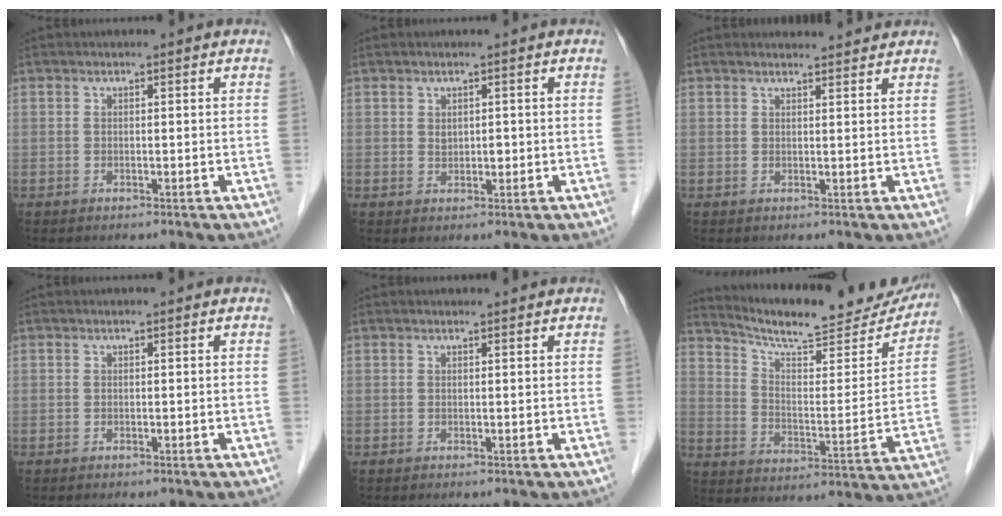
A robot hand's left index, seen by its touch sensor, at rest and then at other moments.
{"total": 1.4, "force": [0.1, 1.0, 1.0], "torque": [-0.016, 0.000, 0.004]}
{"total": 3.0, "force": [3.0, 0.3, 0.3], "torque": [-0.011, 0.004, 0.037]}
{"total": 0.0}
{"total": 0.6, "force": [0.6, 0.0, 0.1], "torque": [-0.007, 0.004, 0.010]}
{"total": 21.4, "force": [20.0, 3.3, 7.0], "torque": [-0.104, -0.041, 0.272]}